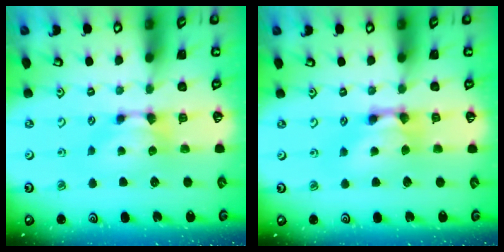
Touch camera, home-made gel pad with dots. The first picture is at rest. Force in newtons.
{"total": 2.6, "press": 2.6, "slide": 0.2}